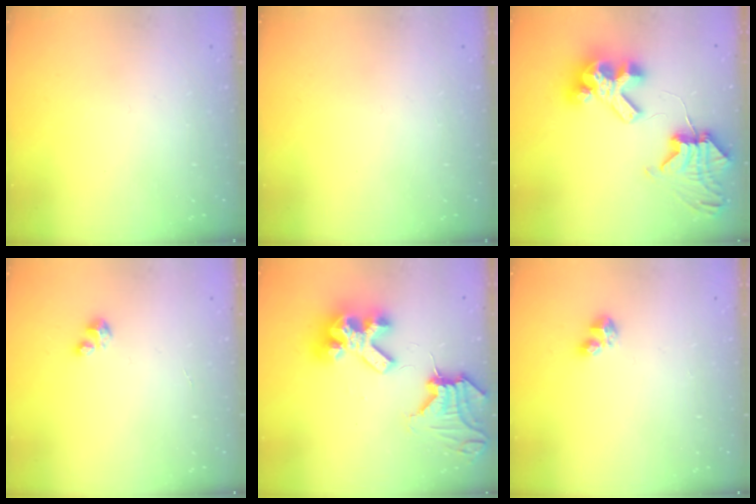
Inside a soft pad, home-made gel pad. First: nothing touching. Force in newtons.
{"total": 0.0}
{"total": 11.3, "press": 11.2, "slide": 1.5}
{"total": 2.0, "press": 2.0, "slide": 0.2}
{"total": 16.5, "press": 16.4, "slide": 1.7}
{"total": 4.6, "press": 4.6, "slide": 0.6}